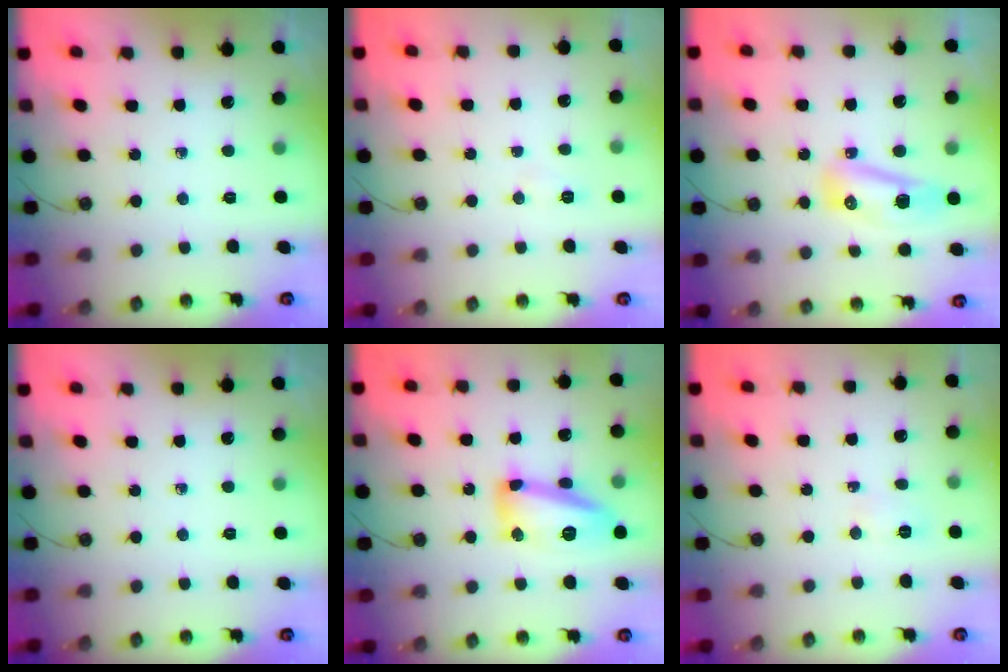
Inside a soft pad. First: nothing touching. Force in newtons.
{"total": 4.3, "press": 4.3, "slide": 0.4}
{"total": 10.7, "press": 9.3, "slide": 5.2}
{"total": 0.0}
{"total": 14.1, "press": 14.0, "slide": 1.2}
{"total": 2.6, "press": 2.5, "slide": 0.8}